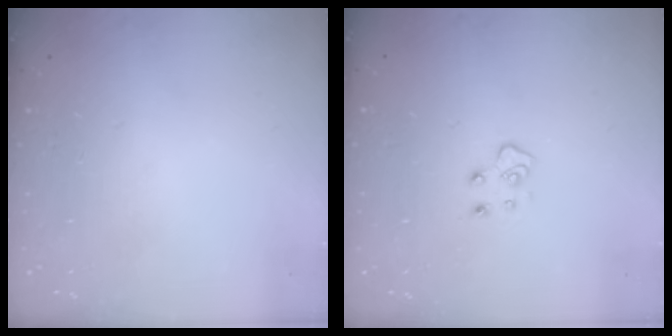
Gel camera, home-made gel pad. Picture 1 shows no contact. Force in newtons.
{"total": 5.4, "press": 5.4, "slide": 0.4}